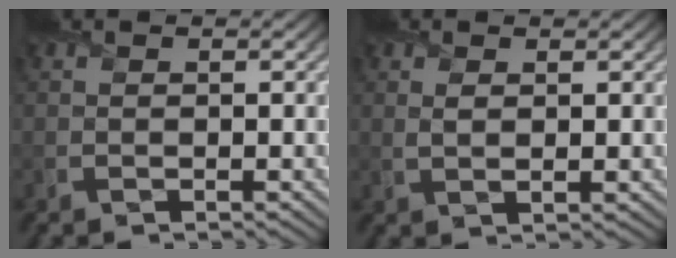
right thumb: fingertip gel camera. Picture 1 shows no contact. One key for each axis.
{"total": 1.5, "fx": 0.4, "fy": 0.5, "fz": 1.4, "tx": -0.033, "ty": -0.005, "tz": 0.011}